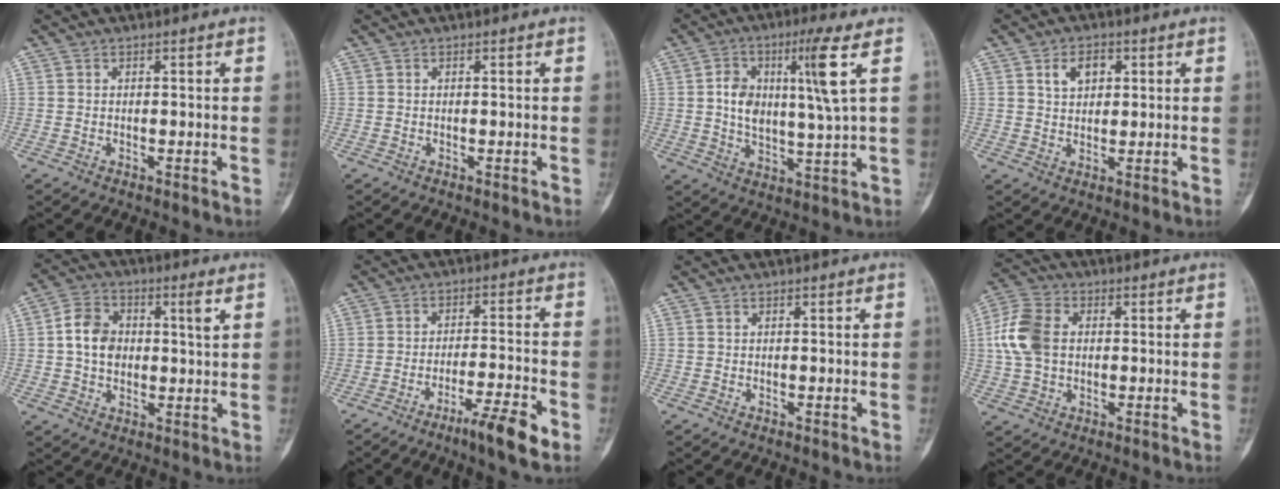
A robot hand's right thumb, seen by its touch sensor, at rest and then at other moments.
{"total": 0.0}
{"total": 11.9, "force": [3.3, 2.0, 11.3], "torque": [-0.212, -0.003, 0.058]}
{"total": 5.1, "force": [1.9, 3.6, 3.2], "torque": [-0.032, 0.000, 0.030]}
{"total": 9.2, "force": [2.0, 5.8, 6.9], "torque": [-0.104, 0.014, 0.033]}
{"total": 8.4, "force": [-5.0, 0.8, 6.7], "torque": [-0.117, 0.022, -0.083]}
{"total": 0.0}
{"total": 9.9, "force": [0.6, 7.0, 7.0], "torque": [-0.149, 0.017, 0.008]}